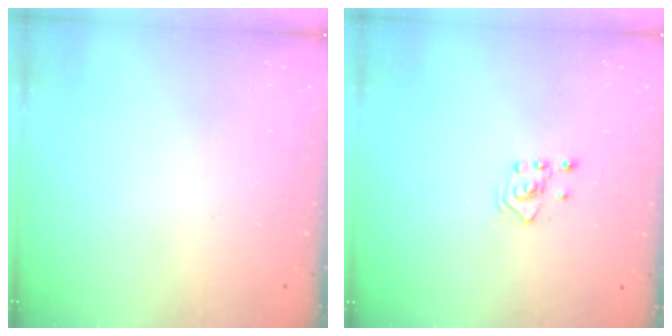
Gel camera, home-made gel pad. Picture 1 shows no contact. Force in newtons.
{"total": 2.1, "press": 2.1, "slide": 0.2}